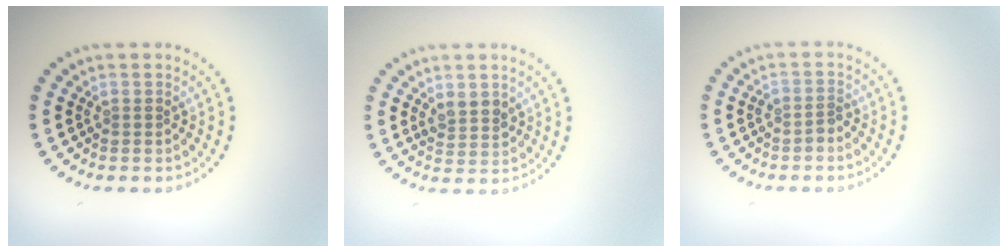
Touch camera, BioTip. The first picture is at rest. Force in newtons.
{"total": 1.8, "press": 1.7, "slide": 0.6}
{"total": 1.0, "press": 0.8, "slide": 0.7}